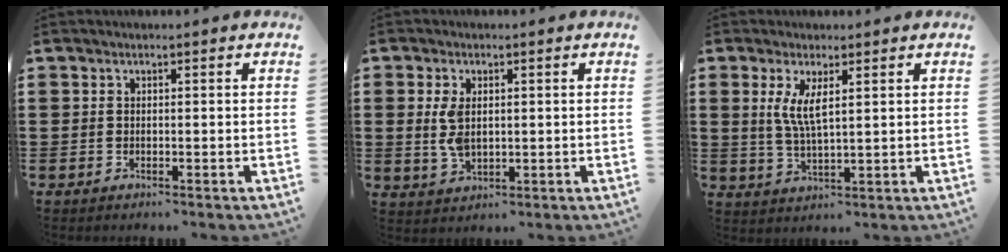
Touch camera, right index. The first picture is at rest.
{"total": 4.8, "force": [0.5, 2.6, 4.0], "torque": [-0.096, 0.002, 0.004]}
{"total": 4.7, "force": [1.6, 1.2, 4.3], "torque": [-0.091, 0.000, 0.027]}